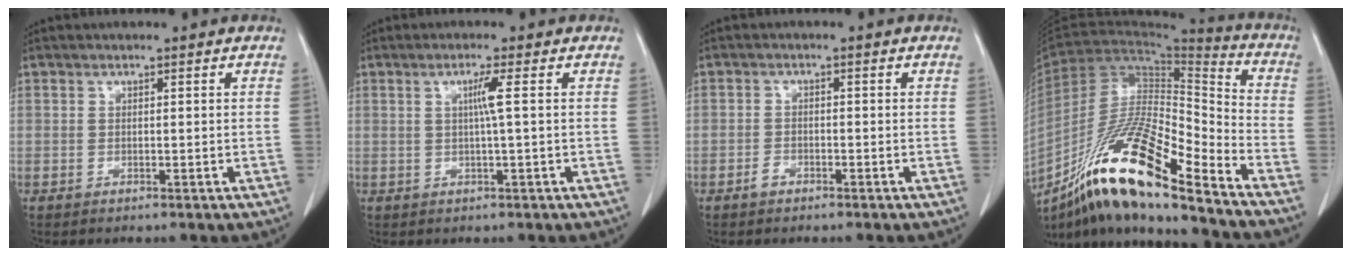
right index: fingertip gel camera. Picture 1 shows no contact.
{"total": 2.6, "force": [0.4, -0.8, 2.5], "torque": [-0.048, 0.000, 0.009]}
{"total": 1.4, "force": [-0.9, 1.0, 0.5], "torque": [-0.008, 0.005, -0.014]}
{"total": 20.2, "force": [-13.8, 2.3, 14.6], "torque": [-0.284, -0.018, -0.248]}